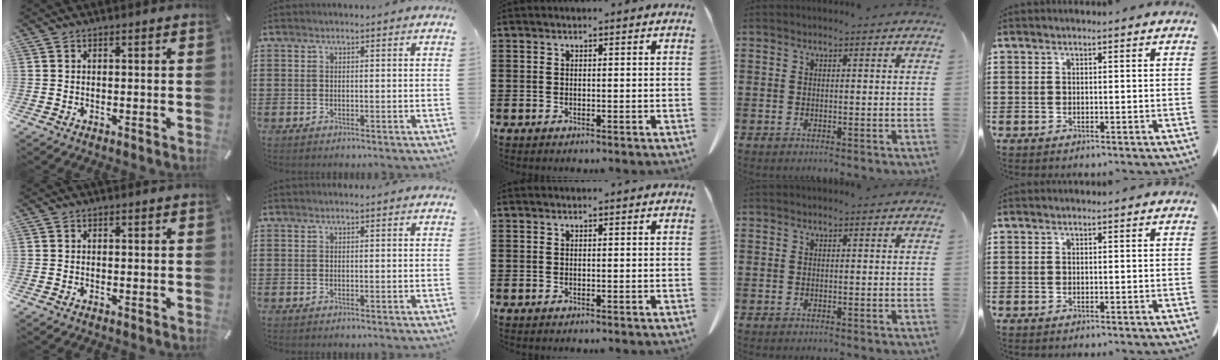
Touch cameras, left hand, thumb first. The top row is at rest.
{}